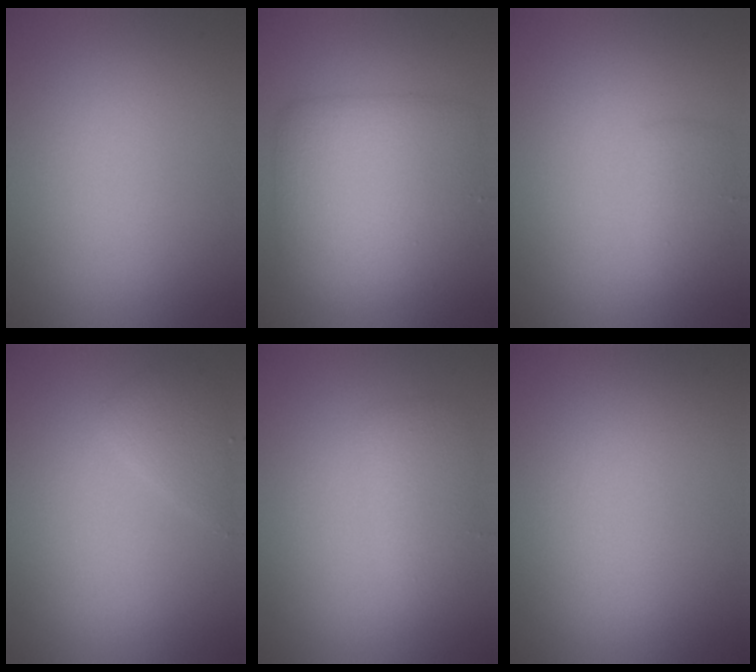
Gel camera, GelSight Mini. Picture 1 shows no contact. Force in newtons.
{"total": 6.2, "press": 6.2, "slide": 0.2}
{"total": 1.7, "press": 1.7, "slide": 0.1}
{"total": 1.7, "press": 1.7, "slide": 0.1}
{"total": 2.3, "press": 2.3, "slide": 0.2}
{"total": 0.0}